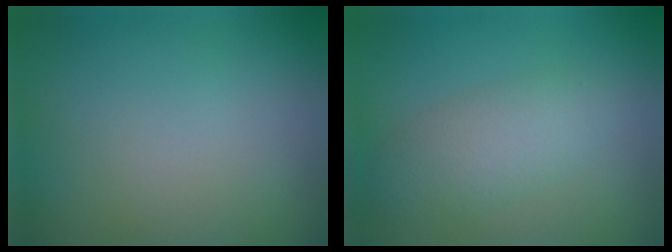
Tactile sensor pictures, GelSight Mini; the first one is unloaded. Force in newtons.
{"total": 3.7, "press": 3.7, "slide": 0.1}